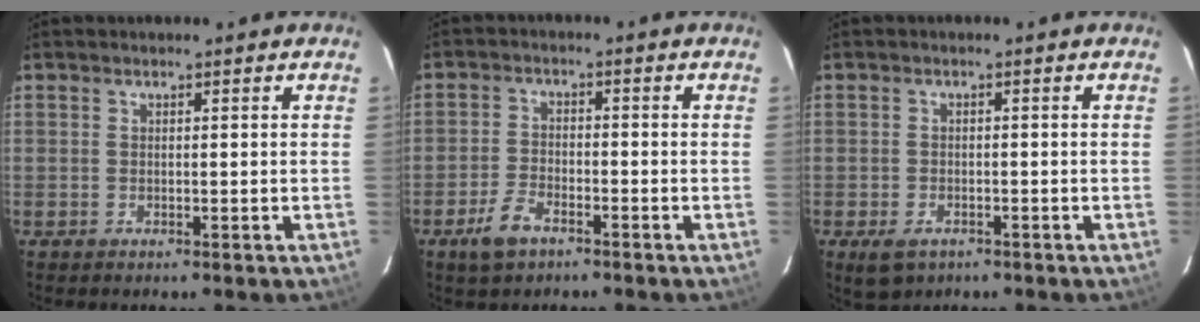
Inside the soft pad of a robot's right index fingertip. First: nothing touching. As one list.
[{"total": 5.6, "force": [-3.7, 2.7, 3.2], "torque": [-0.082, -0.002, -0.070]}, {"total": 4.3, "force": [-2.5, 2.7, 2.2], "torque": [-0.049, -0.011, -0.038]}]